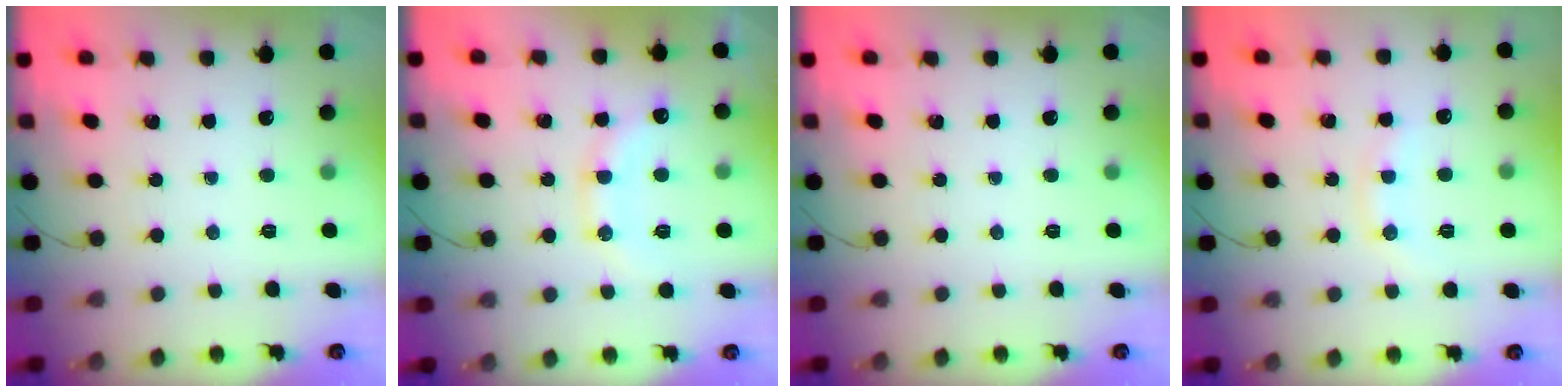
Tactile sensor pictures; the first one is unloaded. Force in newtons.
{"total": 13.5, "press": 13.4, "slide": 1.1}
{"total": 0.0}
{"total": 6.9, "press": 6.8, "slide": 1.2}